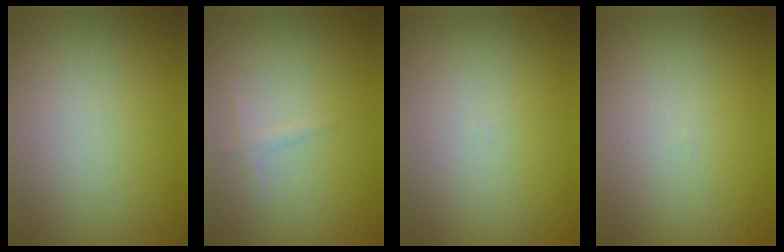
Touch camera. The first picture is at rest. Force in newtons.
{"total": 0.7, "press": 0.7, "slide": 0.0}
{"total": 0.0}
{"total": 0.0}